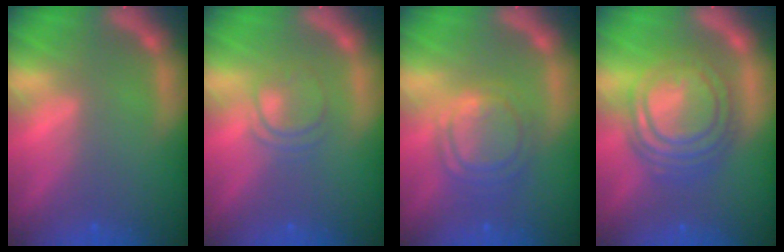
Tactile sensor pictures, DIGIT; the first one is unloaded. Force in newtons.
{"total": 3.0}
{"total": 6.1}
{"total": 10.0}